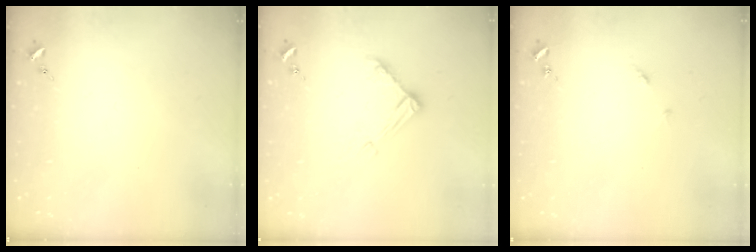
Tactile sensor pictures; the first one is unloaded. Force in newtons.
{"total": 9.1, "press": 9.1, "slide": 0.8}
{"total": 3.4, "press": 3.4, "slide": 0.4}